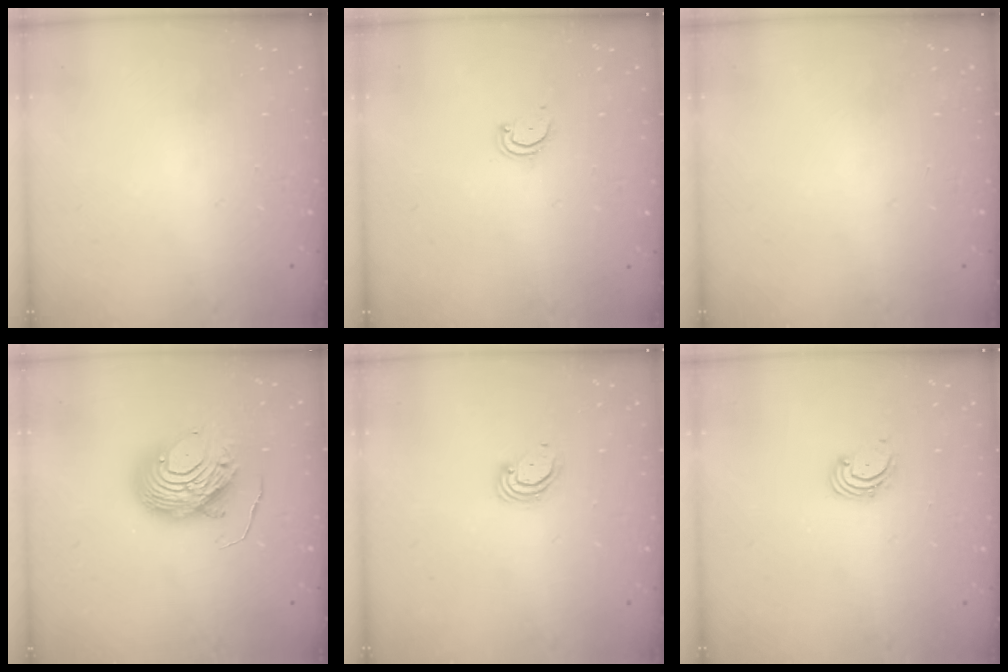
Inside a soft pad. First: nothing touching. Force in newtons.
{"total": 3.5, "press": 3.5, "slide": 0.5}
{"total": 0.0}
{"total": 12.2, "press": 12.1, "slide": 1.4}
{"total": 3.0, "press": 2.9, "slide": 0.3}
{"total": 1.9, "press": 1.8, "slide": 0.2}